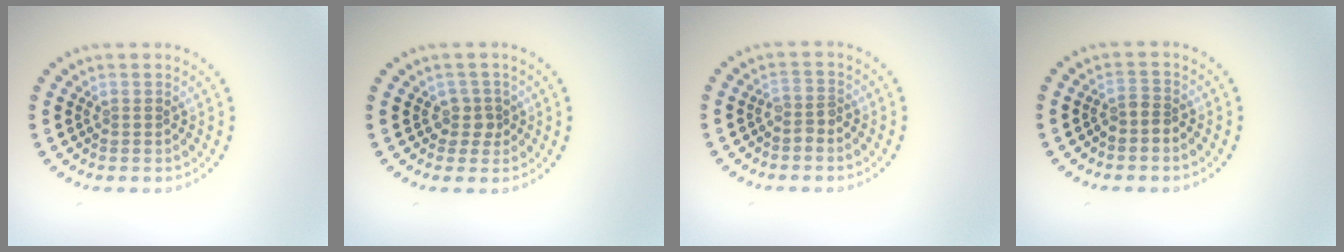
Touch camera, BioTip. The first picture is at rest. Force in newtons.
{"total": 1.5, "press": 1.2, "slide": 0.9}
{"total": 1.3, "press": 1.0, "slide": 0.9}
{"total": 1.5, "press": 1.1, "slide": 0.9}